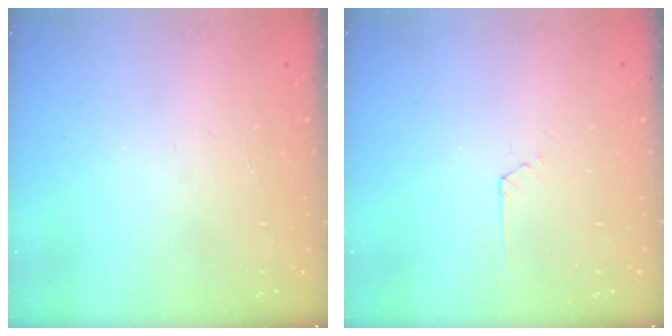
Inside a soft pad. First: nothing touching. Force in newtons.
{"total": 2.2, "press": 2.2, "slide": 0.3}